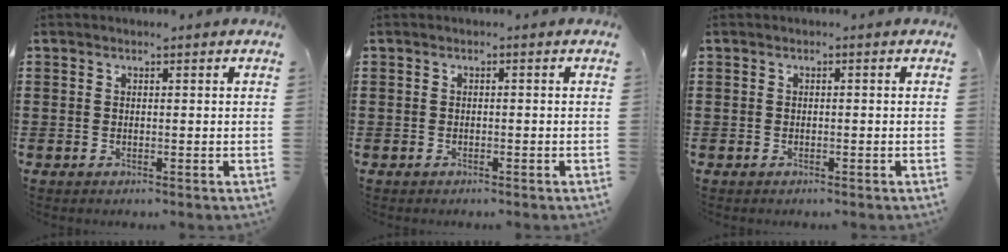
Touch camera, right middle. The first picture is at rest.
{"total": 0.0}
{"total": 0.0}